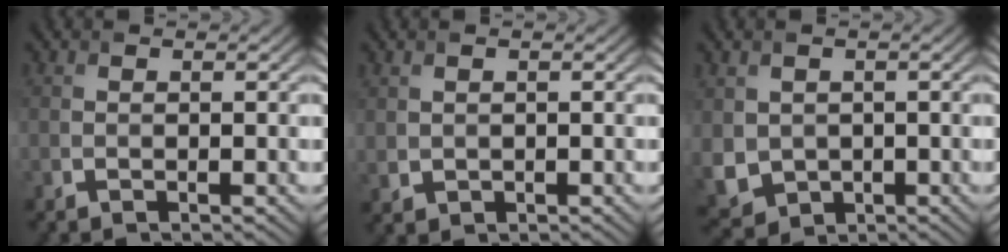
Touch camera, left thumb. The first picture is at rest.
{"total": 1.4, "force": [0.6, 1.1, 0.5], "torque": [-0.018, -0.005, 0.017]}
{"total": 4.8, "force": [0.2, 4.2, 2.4], "torque": [-0.086, -0.020, 0.007]}